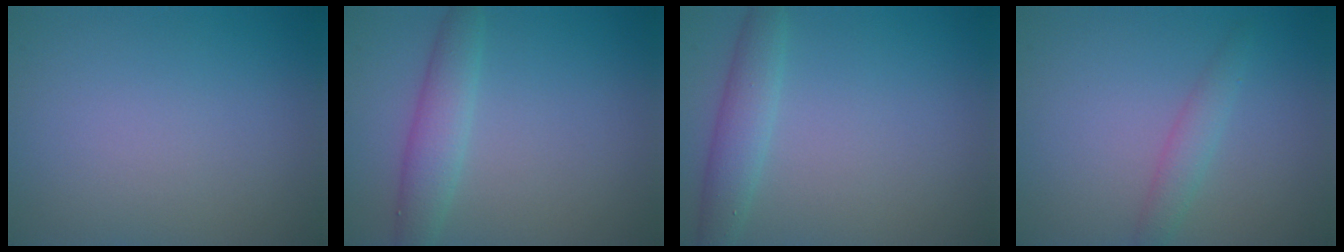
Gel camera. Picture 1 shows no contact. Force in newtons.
{"total": 2.9, "press": 2.9, "slide": 0.1}
{"total": 2.8, "press": 2.8, "slide": 0.1}
{"total": 1.8, "press": 1.8, "slide": 0.0}